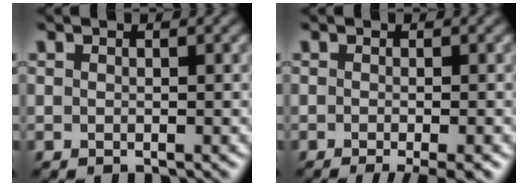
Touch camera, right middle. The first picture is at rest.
{"total": 3.4, "force": [-1.8, 0.6, 2.8], "torque": [-0.031, -0.004, -0.029]}